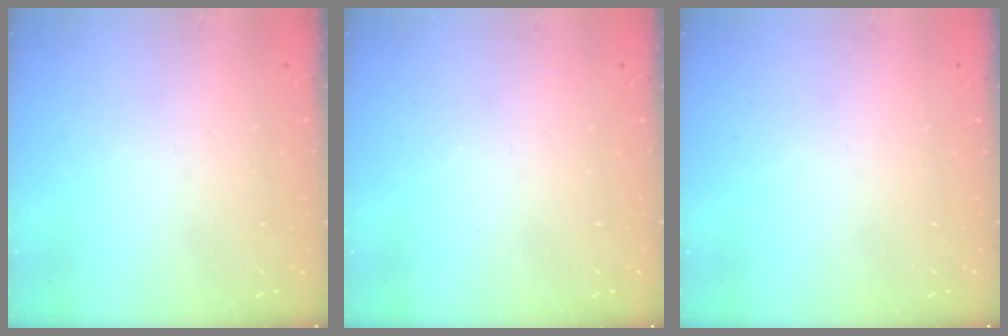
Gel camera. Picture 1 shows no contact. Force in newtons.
{"total": 0.0}
{"total": 0.0}